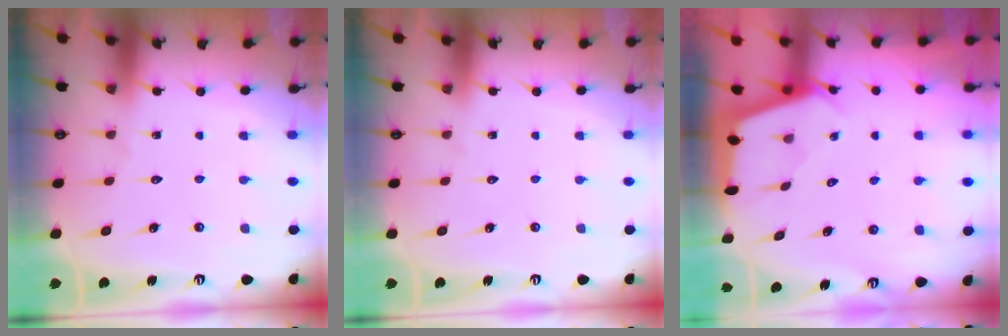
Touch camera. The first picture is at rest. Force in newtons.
{"total": 0.0}
{"total": 2.6, "press": 2.6, "slide": 0.3}